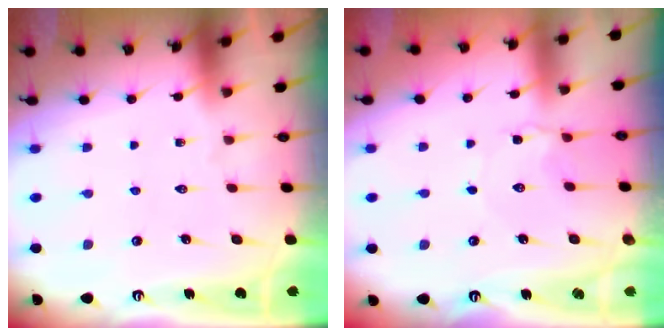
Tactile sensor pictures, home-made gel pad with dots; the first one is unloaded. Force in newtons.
{"total": 1.4, "press": 1.3, "slide": 0.2}